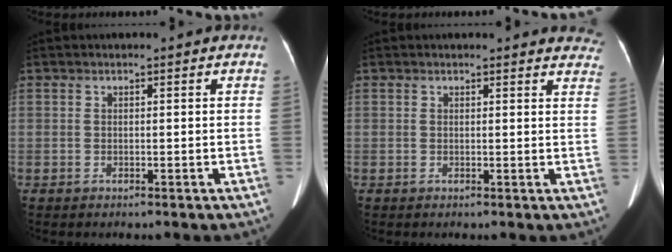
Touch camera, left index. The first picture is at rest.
{"total": 6.7, "force": [6.5, 1.6, 0.9], "torque": [0.023, -0.023, 0.032]}